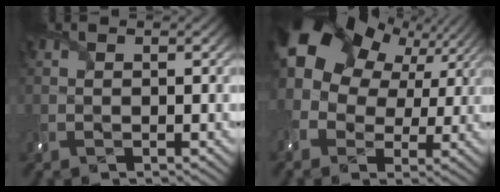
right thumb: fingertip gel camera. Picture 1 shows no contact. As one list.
[{"total": 16.5, "force": [4.7, 12.0, 10.4], "torque": [-0.232, 0.027, 0.080]}]